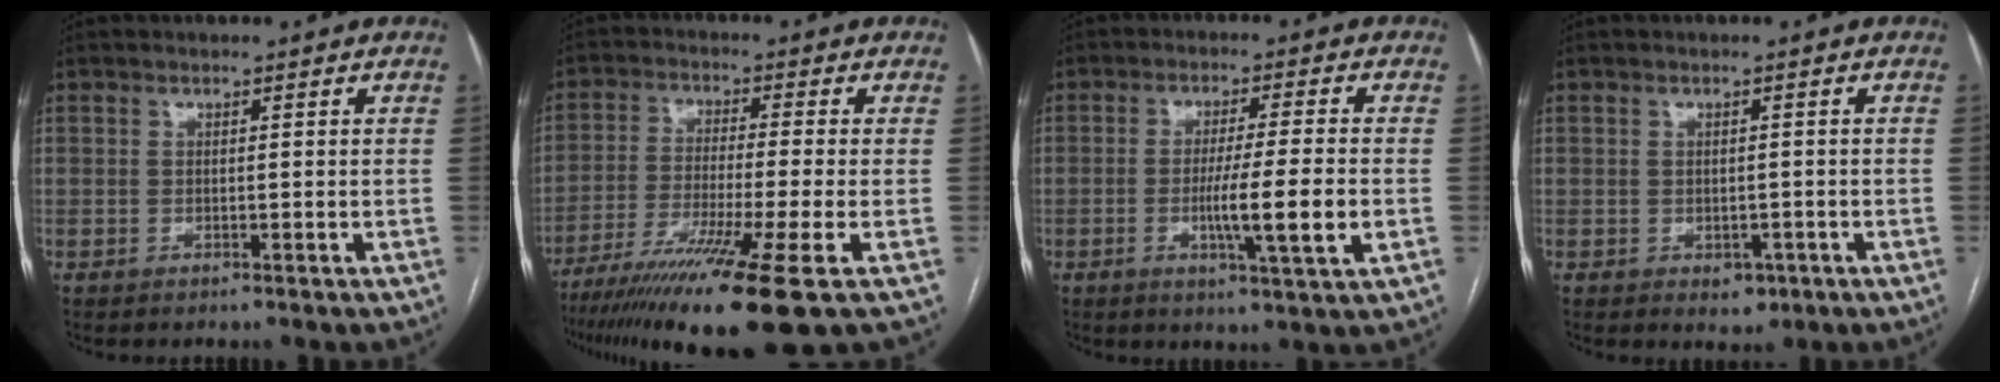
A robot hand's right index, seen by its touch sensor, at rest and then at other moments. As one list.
[{"total": 15.7, "force": [-10.0, -1.5, 12.0], "torque": [-0.203, -0.046, -0.166]}, {"total": 9.3, "force": [-2.0, -0.3, 9.0], "torque": [-0.151, -0.016, -0.036]}, {"total": 2.6, "force": [-1.1, 1.9, 1.5], "torque": [-0.012, 0.002, -0.005]}]